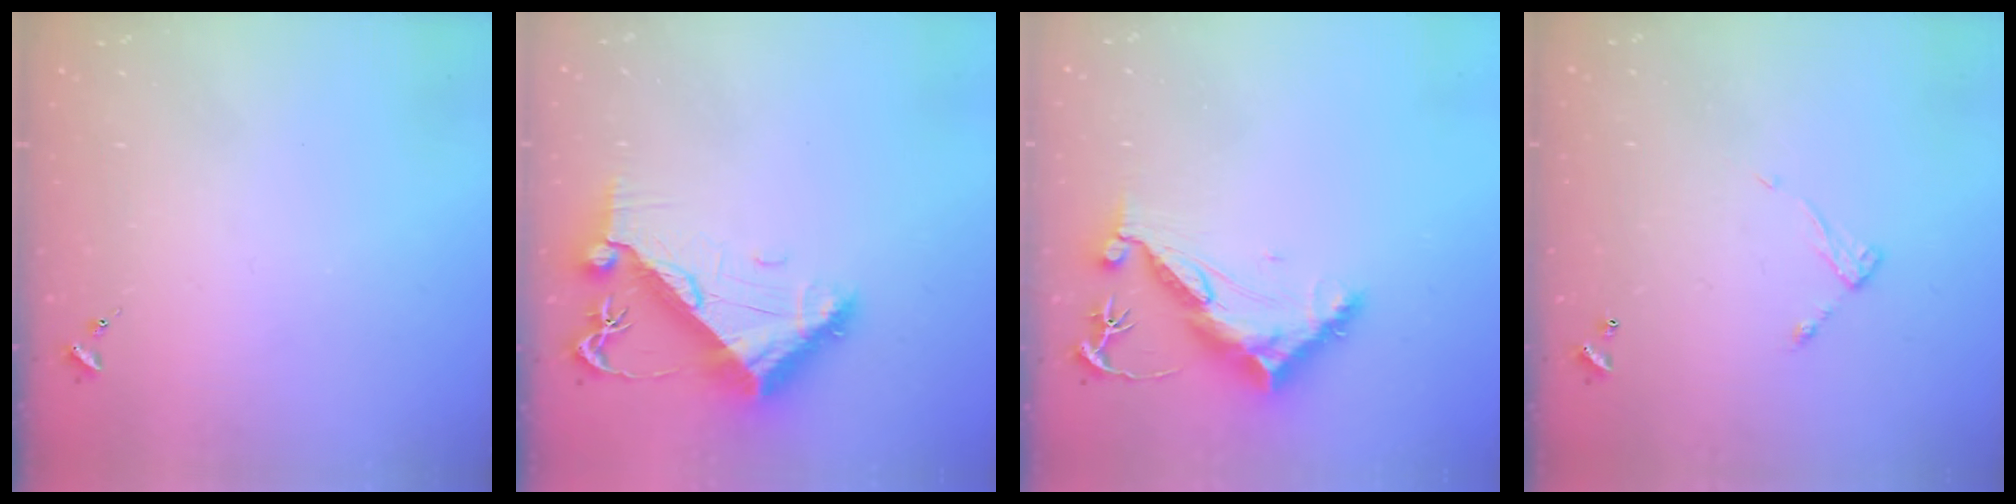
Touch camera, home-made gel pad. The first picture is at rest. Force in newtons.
{"total": 10.5, "press": 10.4, "slide": 1.3}
{"total": 11.7, "press": 11.7, "slide": 0.9}
{"total": 6.4, "press": 6.4, "slide": 0.4}